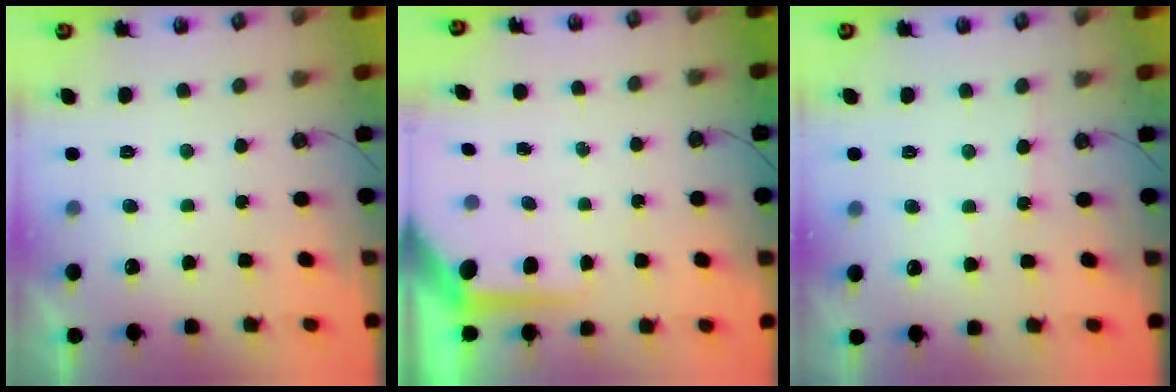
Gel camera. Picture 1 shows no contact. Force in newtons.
{"total": 8.1, "press": 8.1, "slide": 0.9}
{"total": 2.5, "press": 2.5, "slide": 0.4}